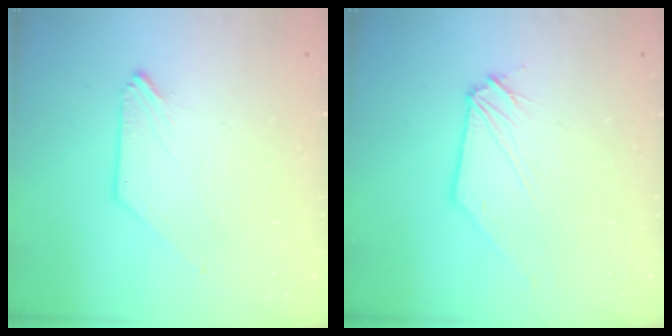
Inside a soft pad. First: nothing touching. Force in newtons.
{"total": 0.0}